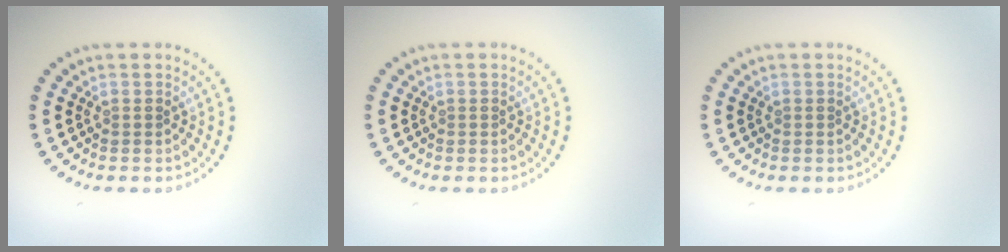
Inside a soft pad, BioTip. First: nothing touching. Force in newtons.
{"total": 0.0}
{"total": 0.0}